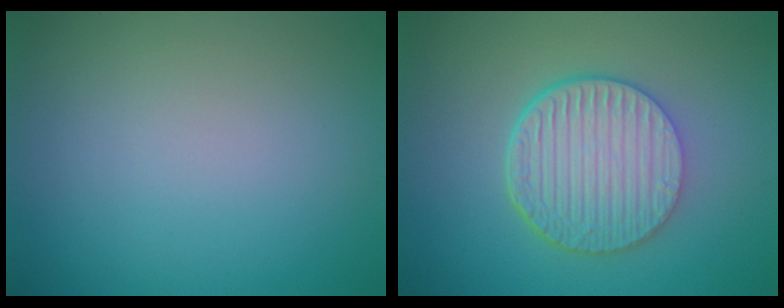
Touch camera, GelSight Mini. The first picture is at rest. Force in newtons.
{"total": 6.4, "press": 4.6, "slide": 4.5}